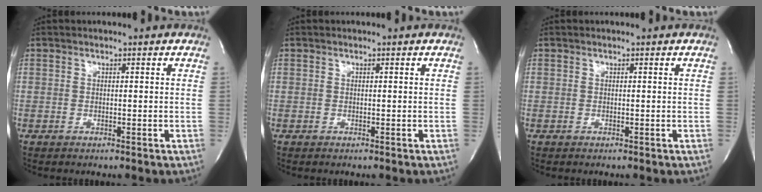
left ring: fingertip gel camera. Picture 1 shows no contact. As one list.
[{"total": 0.0}, {"total": 0.0}]